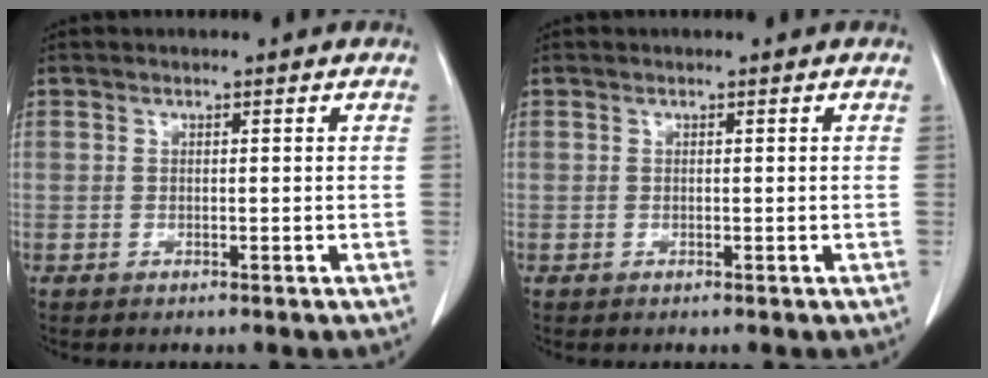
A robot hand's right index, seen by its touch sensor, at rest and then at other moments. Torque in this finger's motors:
{"motor_torque": [-0.01, 0.01, 0.00, 0.00]}